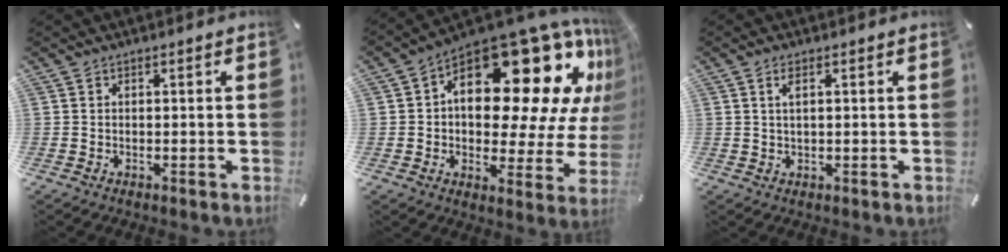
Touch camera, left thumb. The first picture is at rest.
{"total": 26.5, "force": [11.0, 13.3, 20.1], "torque": [-0.281, -0.094, 0.187]}
{"total": 2.0, "force": [0.7, 0.7, 1.7], "torque": [-0.038, 0.003, 0.012]}